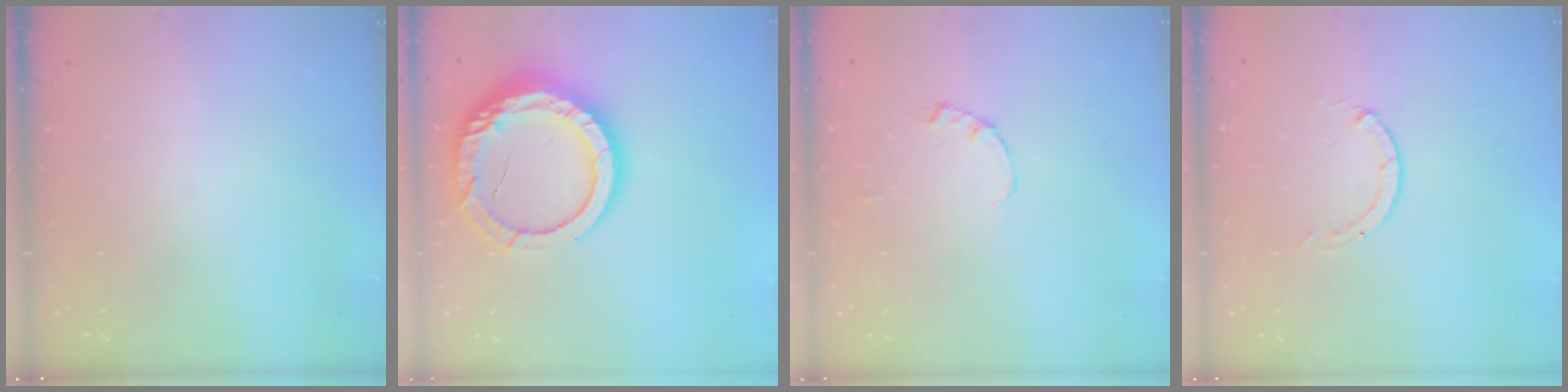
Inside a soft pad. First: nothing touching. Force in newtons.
{"total": 16.5, "press": 16.5, "slide": 1.2}
{"total": 0.0}
{"total": 0.0}